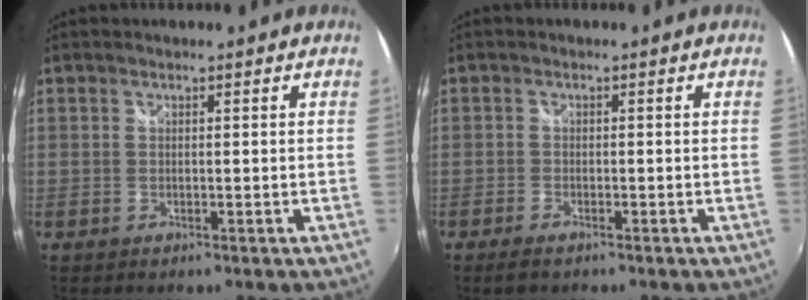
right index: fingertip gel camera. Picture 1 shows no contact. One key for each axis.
{"total": 2.6, "fx": -2.0, "fy": 0.9, "fz": 1.4, "tx": -0.034, "ty": -0.007, "tz": -0.038}